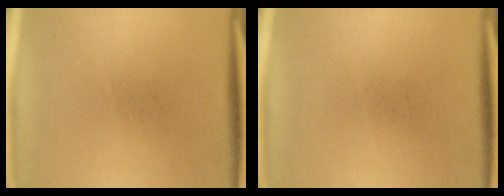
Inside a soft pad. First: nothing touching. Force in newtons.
{"total": 0.0}